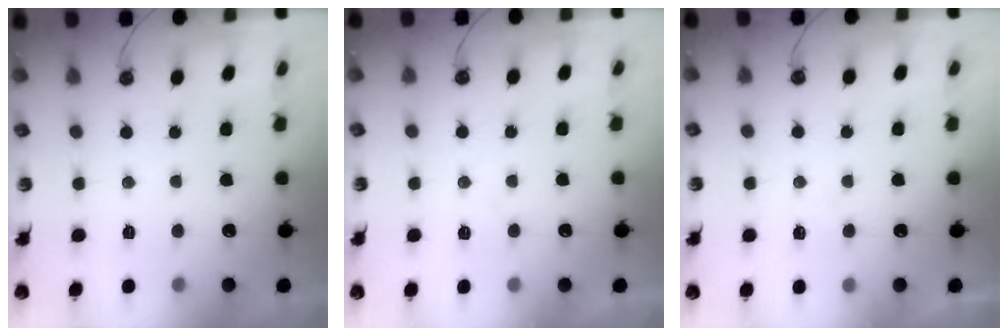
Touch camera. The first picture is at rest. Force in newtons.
{"total": 4.1, "press": 4.1, "slide": 0.7}
{"total": 4.5, "press": 4.4, "slide": 0.6}